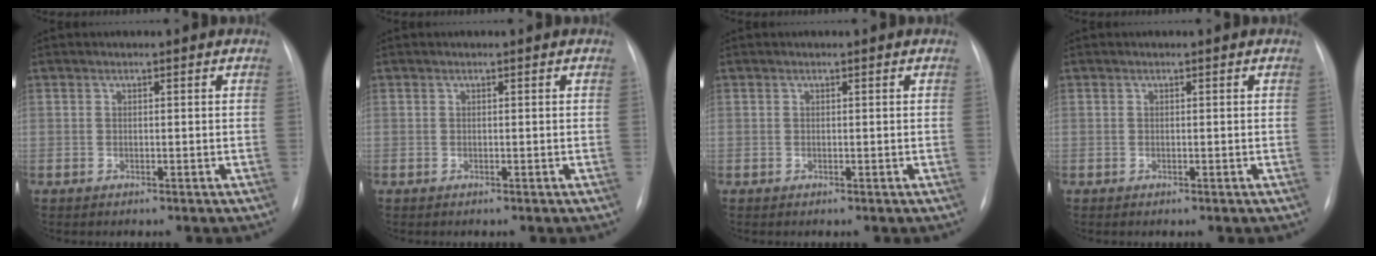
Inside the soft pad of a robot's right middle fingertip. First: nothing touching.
{"total": 0.0}
{"total": 0.0}
{"total": 0.0}